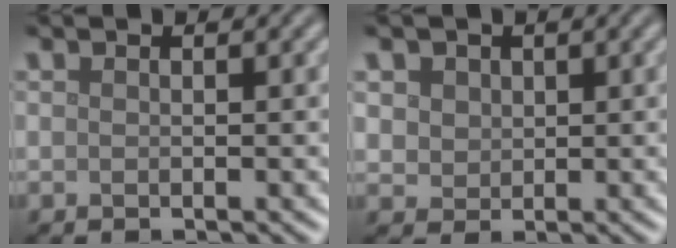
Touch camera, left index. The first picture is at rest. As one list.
[{"total": 3.4, "force": [1.6, 2.7, 1.4], "torque": [-0.042, 0.005, 0.030]}]